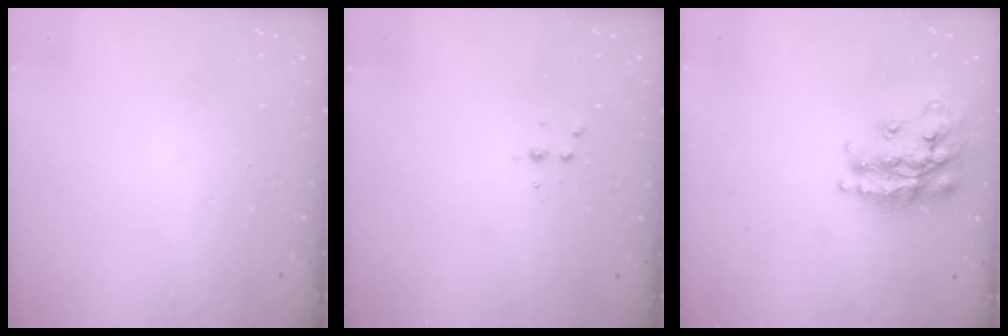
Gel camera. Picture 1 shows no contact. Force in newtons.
{"total": 3.5, "press": 3.5, "slide": 0.5}
{"total": 17.9, "press": 17.8, "slide": 1.3}